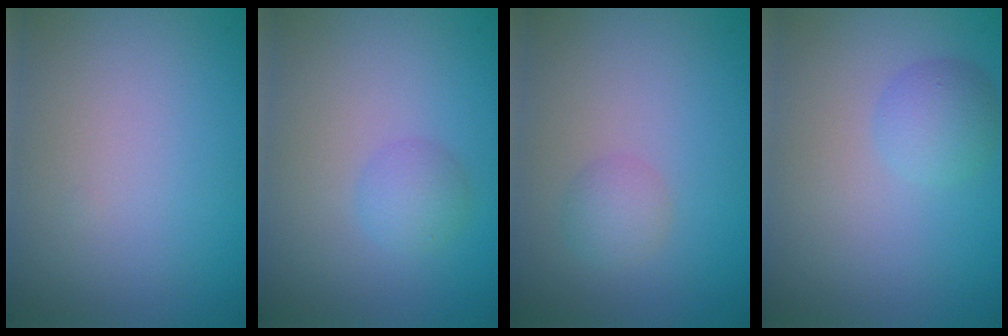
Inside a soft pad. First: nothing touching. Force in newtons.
{"total": 1.7, "press": 1.7, "slide": 0.1}
{"total": 1.7, "press": 1.7, "slide": 0.0}
{"total": 2.4, "press": 2.4, "slide": 0.1}